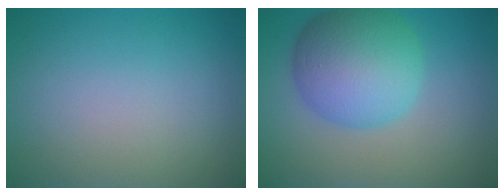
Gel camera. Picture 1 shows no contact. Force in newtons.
{"total": 8.2, "press": 8.2, "slide": 0.2}